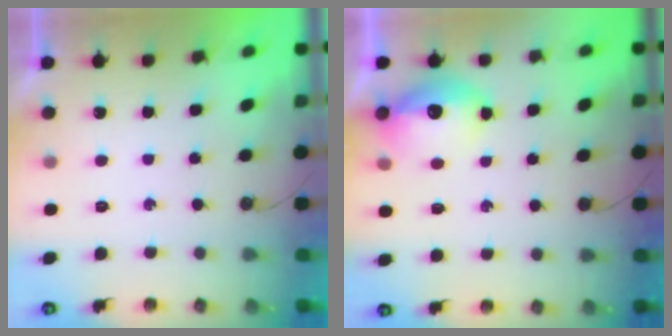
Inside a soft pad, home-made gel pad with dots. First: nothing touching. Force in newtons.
{"total": 12.2, "press": 12.1, "slide": 1.2}